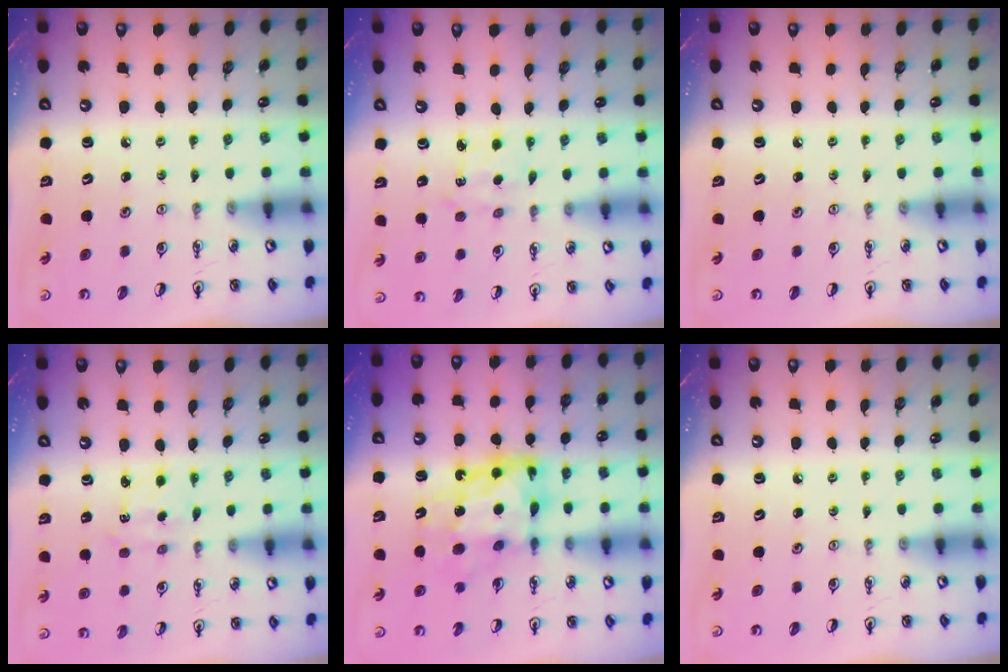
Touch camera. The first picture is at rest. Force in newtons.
{"total": 3.1, "press": 3.1, "slide": 0.2}
{"total": 0.0}
{"total": 1.8, "press": 1.8, "slide": 0.2}
{"total": 12.6, "press": 12.6, "slide": 1.1}
{"total": 0.0}